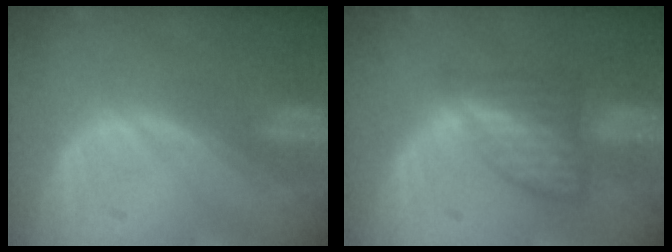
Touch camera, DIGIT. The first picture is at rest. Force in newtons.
{"total": 6.0, "press": 5.9, "slide": 1.0}